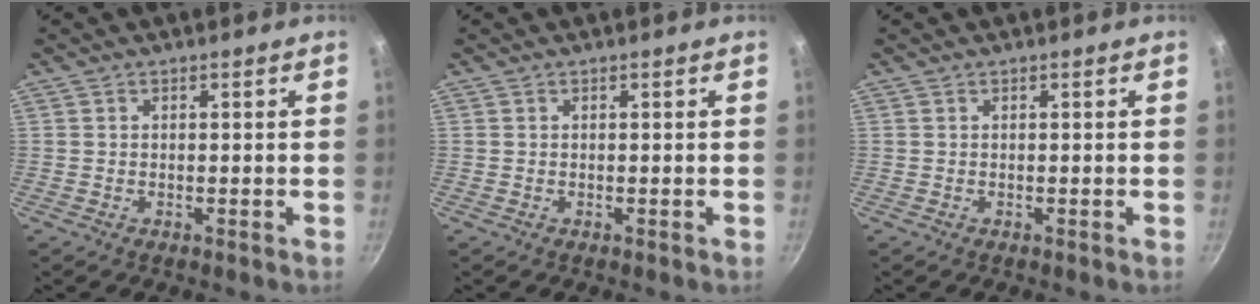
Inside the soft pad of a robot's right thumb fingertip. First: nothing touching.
{"total": 0.0}
{"total": 0.0}